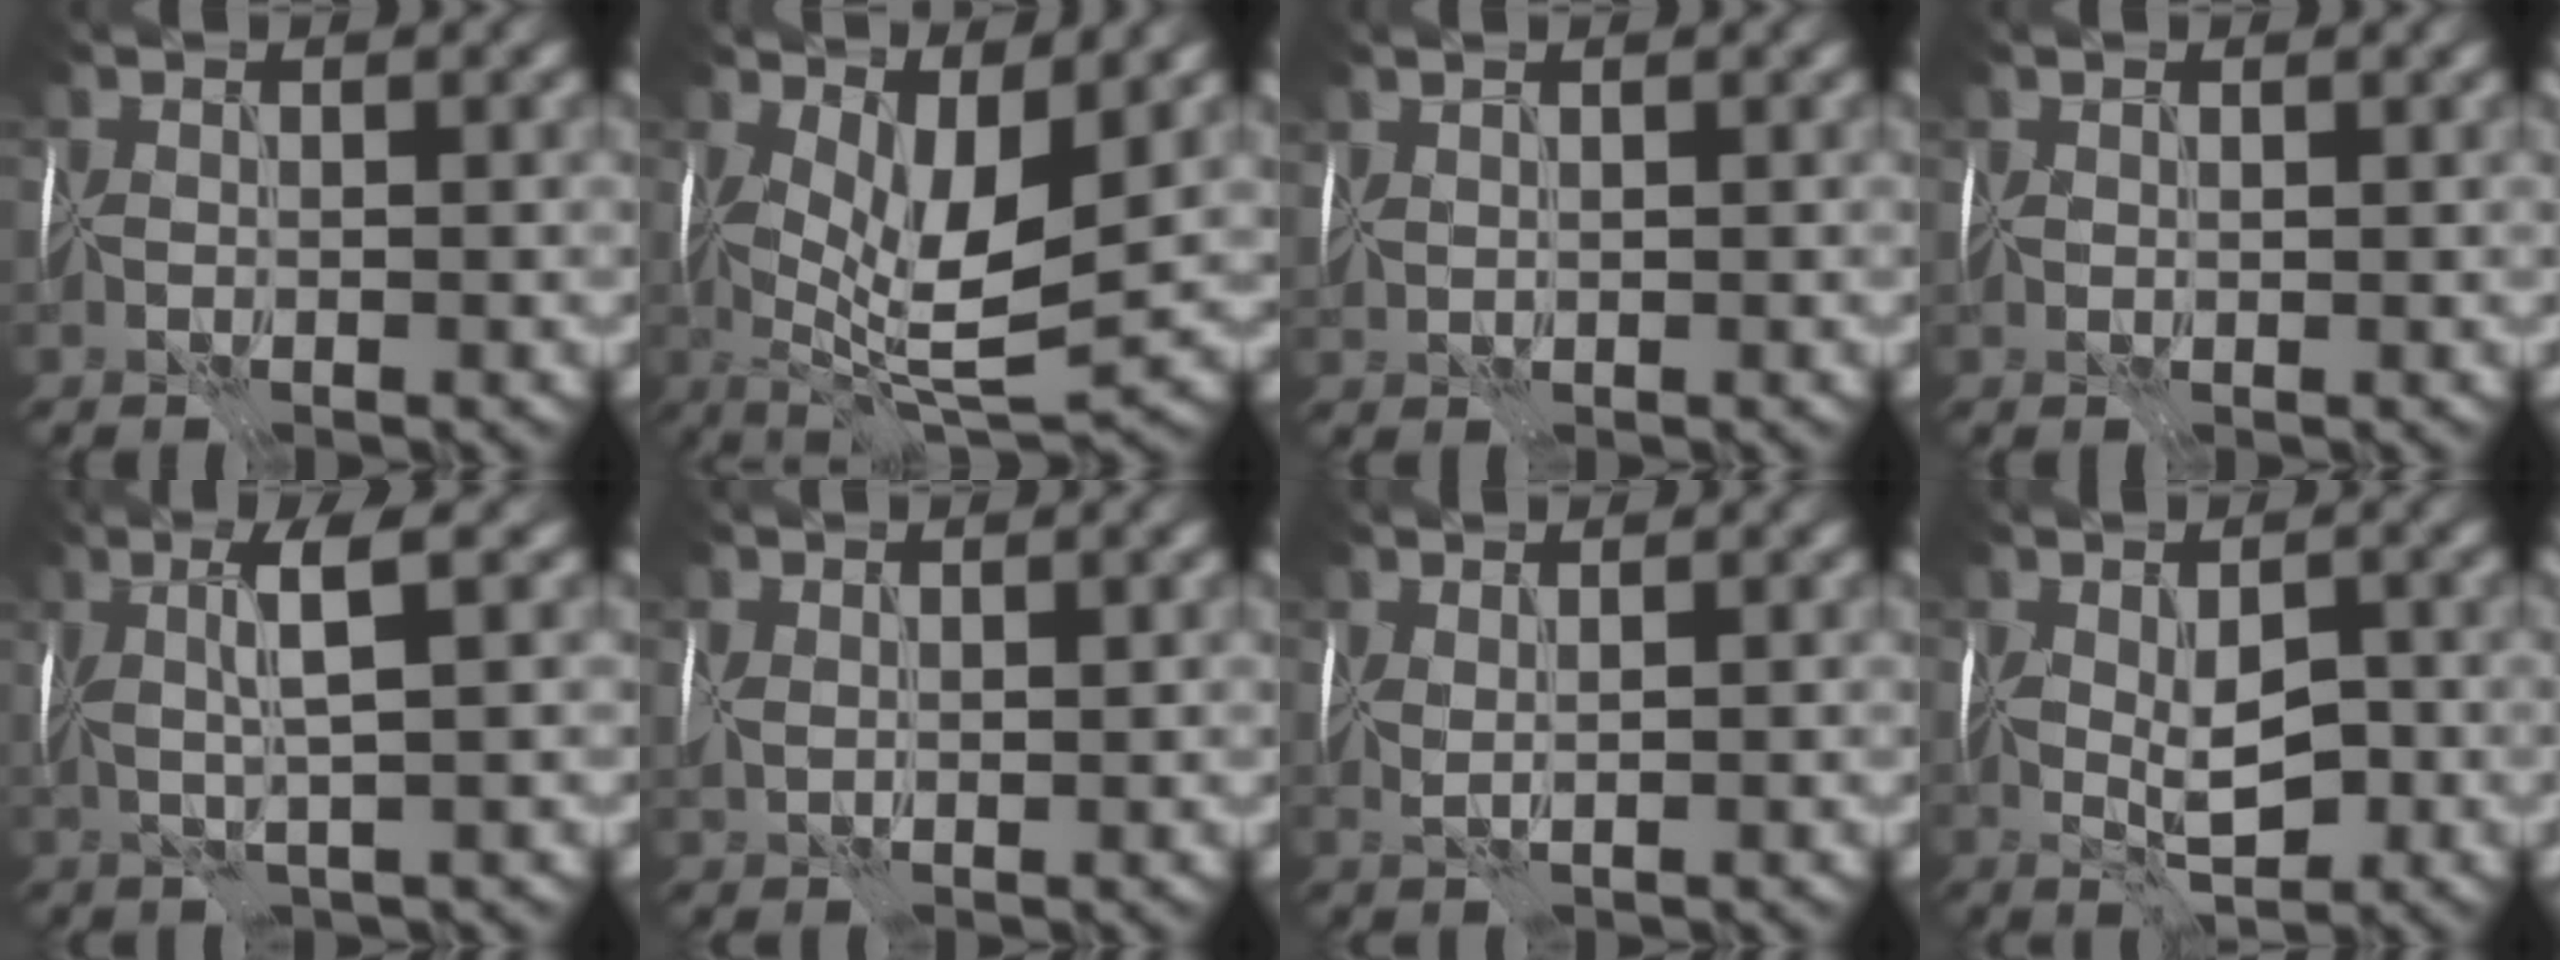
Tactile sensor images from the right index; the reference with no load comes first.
{"total": 8.3, "force": [1.8, 3.1, 7.5], "torque": [-0.143, -0.010, 0.032]}
{"total": 1.5, "force": [1.2, 0.5, 0.6], "torque": [-0.016, 0.006, 0.027]}
{"total": 1.1, "force": [0.7, 0.6, 0.6], "torque": [-0.012, 0.004, 0.014]}
{"total": 4.4, "force": [1.2, 0.5, 4.2], "torque": [-0.079, 0.005, 0.024]}
{"total": 1.6, "force": [0.7, 0.9, 1.1], "torque": [-0.028, 0.004, 0.014]}
{"total": 1.2, "force": [0.9, 0.2, 0.8], "torque": [-0.019, 0.000, 0.017]}
{"total": 4.2, "force": [-0.2, 2.2, 3.6], "torque": [-0.065, -0.005, -0.001]}